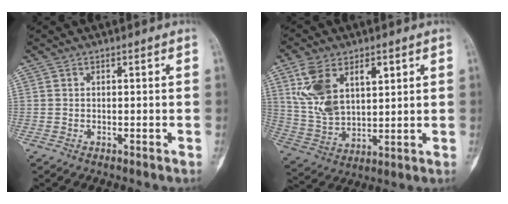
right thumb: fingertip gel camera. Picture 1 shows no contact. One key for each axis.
{"total": 13.5, "fx": 5.3, "fy": 8.0, "fz": 9.5, "tx": -0.172, "ty": -0.013, "tz": 0.115}